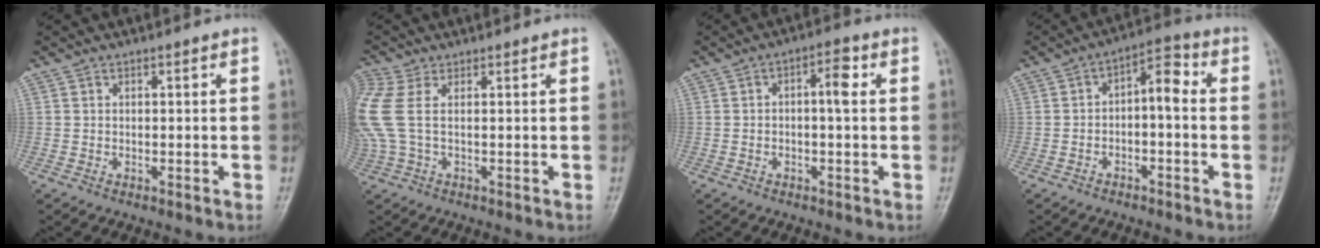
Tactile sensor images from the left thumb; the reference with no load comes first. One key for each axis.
{"total": 6.9, "fx": 1.0, "fy": 2.4, "fz": 6.4, "tx": -0.203, "ty": 0.018, "tz": 0.026}
{"total": 4.0, "fx": 0.3, "fy": 1.3, "fz": 3.8, "tx": -0.055, "ty": 0.015, "tz": -0.001}
{"total": 6.3, "fx": -0.5, "fy": 3.0, "fz": 5.6, "tx": -0.074, "ty": 0.036, "tz": -0.020}